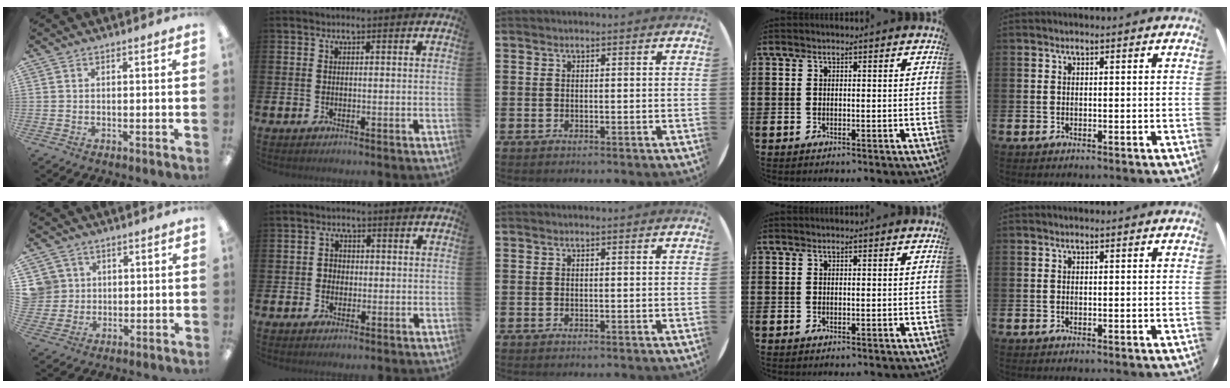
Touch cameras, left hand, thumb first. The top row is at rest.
{"thumb": {"total": 6.1, "force": [1.9, 5.7, 0.3], "torque": [-0.014, 0.005, 0.040]}, "index": {"total": 1.8, "force": [-0.2, 1.7, 0.4], "torque": [0.001, 0.004, -0.011]}}